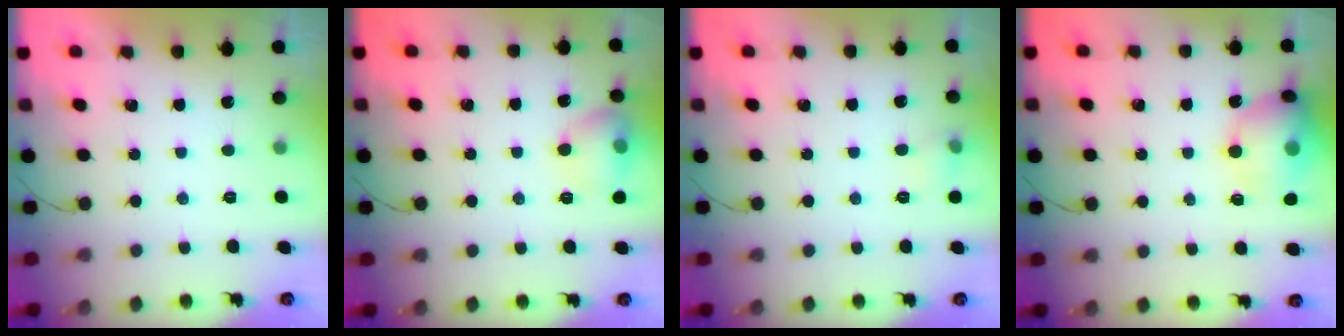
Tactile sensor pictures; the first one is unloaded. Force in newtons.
{"total": 9.7, "press": 9.7, "slide": 1.2}
{"total": 5.3, "press": 5.0, "slide": 1.5}
{"total": 13.9, "press": 13.7, "slide": 2.4}